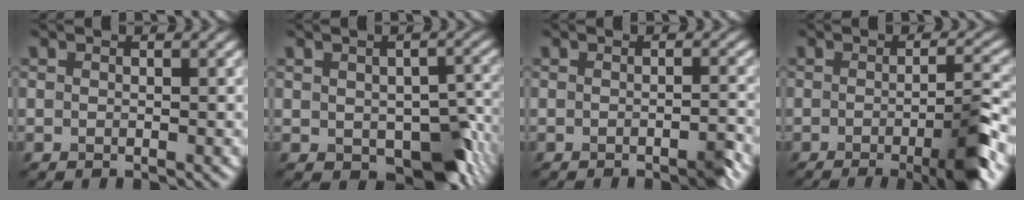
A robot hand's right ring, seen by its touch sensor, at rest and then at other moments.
{"total": 7.5, "force": [-2.5, 4.1, 5.7], "torque": [-0.086, -0.019, -0.026]}
{"total": 1.8, "force": [-1.1, 0.3, 1.5], "torque": [-0.012, 0.000, -0.019]}
{"total": 6.4, "force": [-2.4, 1.3, 5.8], "torque": [-0.075, -0.004, -0.039]}